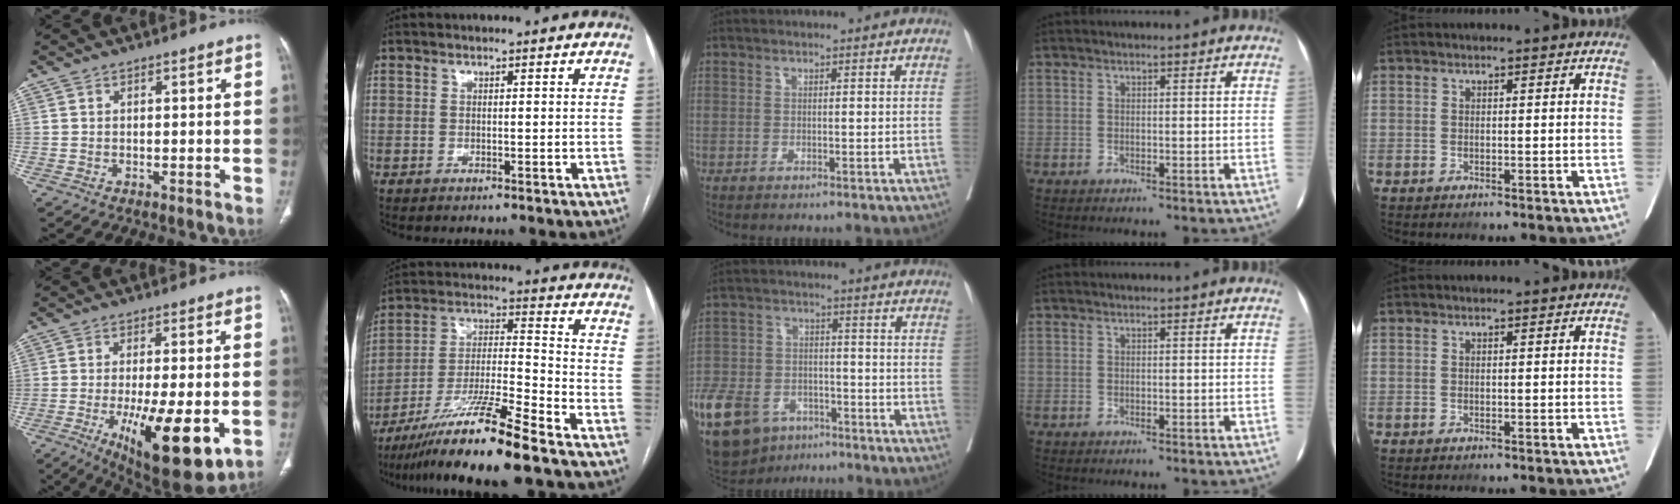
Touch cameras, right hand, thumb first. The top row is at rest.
{"thumb": {"total": 18.2, "force": [-5.5, 5.8, 16.4], "torque": [-0.234, -0.020, -0.066]}, "index": {"total": 15.1, "force": [-11.3, -0.9, 10.0], "torque": [-0.186, -0.020, -0.203]}, "middle": {"total": 21.7, "force": [-13.3, 13.3, 10.9], "torque": [-0.316, -0.023, -0.219]}}